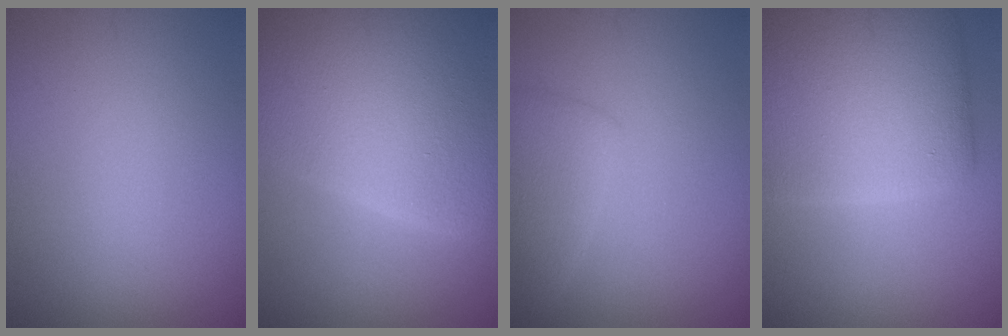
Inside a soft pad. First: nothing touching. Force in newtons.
{"total": 12.8, "press": 12.8, "slide": 0.4}
{"total": 2.8, "press": 2.8, "slide": 0.2}
{"total": 10.9, "press": 10.9, "slide": 0.3}